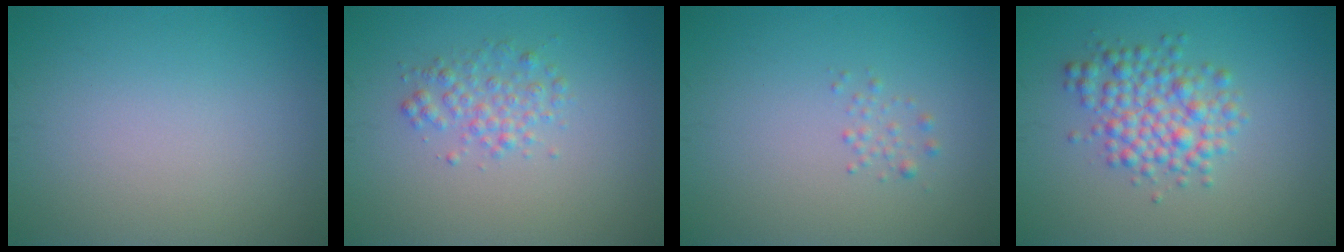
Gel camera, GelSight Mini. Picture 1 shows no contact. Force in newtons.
{"total": 2.0, "press": 2.0, "slide": 0.0}
{"total": 0.8, "press": 0.8, "slide": 0.0}
{"total": 4.1, "press": 4.1, "slide": 0.0}